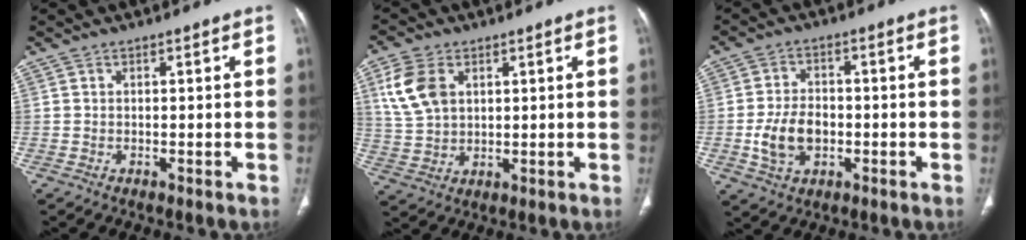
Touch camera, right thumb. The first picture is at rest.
{"total": 9.6, "force": [3.3, 6.6, 6.1], "torque": [-0.121, -0.004, 0.073]}
{"total": 8.4, "force": [-1.9, 5.7, 5.8], "torque": [-0.103, 0.014, -0.033]}